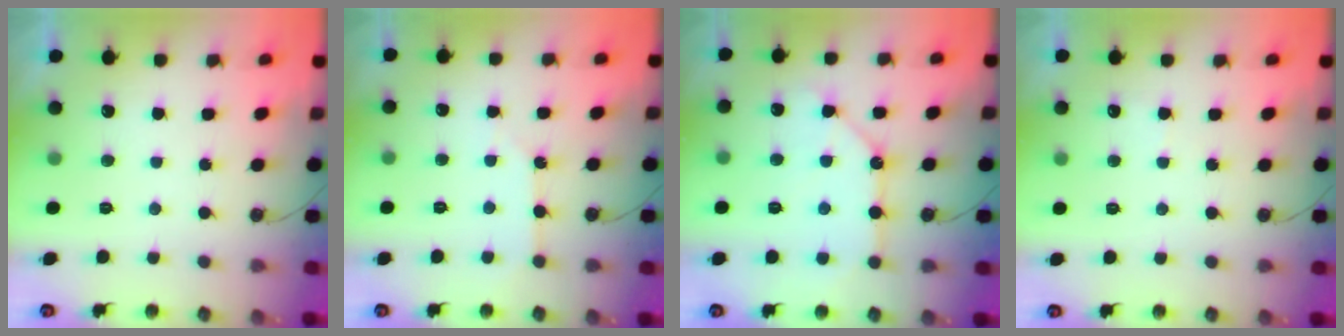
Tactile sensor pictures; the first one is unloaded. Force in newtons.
{"total": 2.1, "press": 2.1, "slide": 0.3}
{"total": 10.5, "press": 10.4, "slide": 0.9}
{"total": 2.7, "press": 2.7, "slide": 0.3}